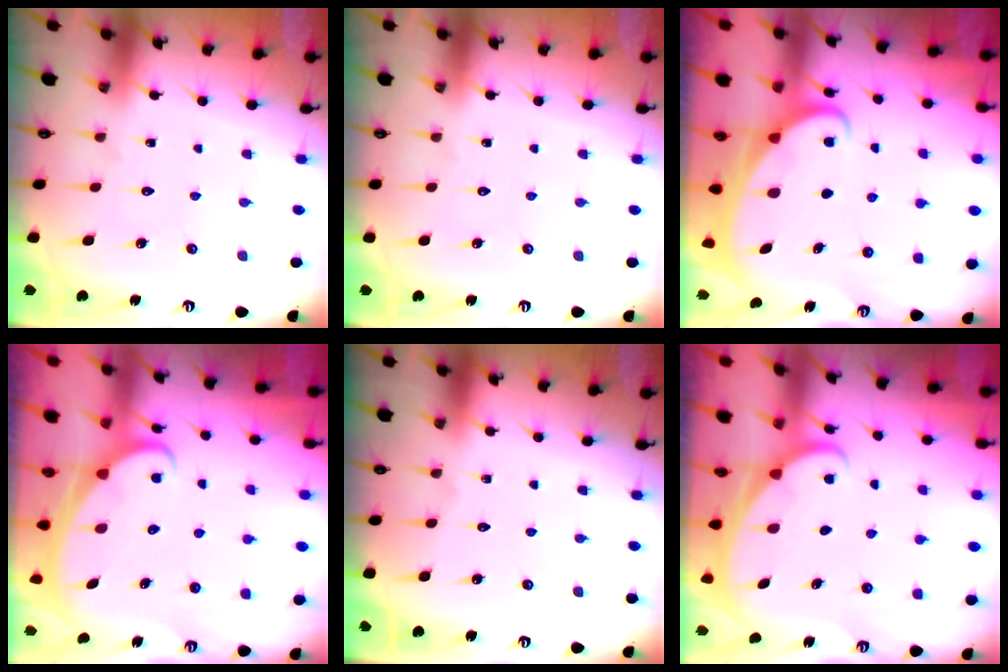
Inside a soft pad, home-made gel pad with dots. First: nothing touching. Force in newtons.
{"total": 0.0}
{"total": 2.5, "press": 2.5, "slide": 0.4}
{"total": 2.5, "press": 2.5, "slide": 0.4}
{"total": 0.0}
{"total": 1.8, "press": 1.7, "slide": 0.1}